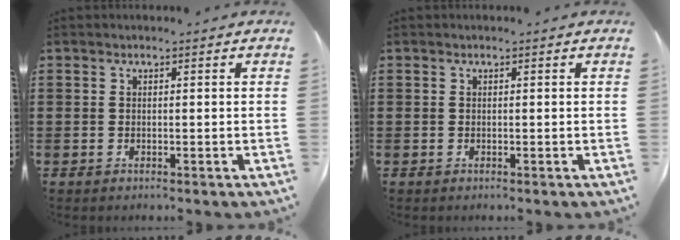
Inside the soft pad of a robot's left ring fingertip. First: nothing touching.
{"total": 0.0}